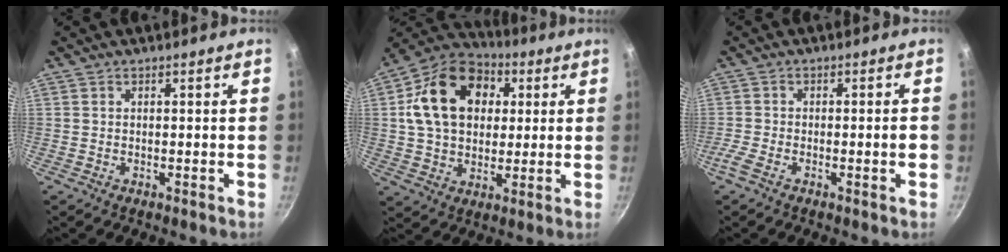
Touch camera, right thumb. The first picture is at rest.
{"total": 19.1, "force": [4.4, 14.1, 12.1], "torque": [-0.180, 0.017, 0.065]}
{"total": 3.8, "force": [-1.6, 0.6, 3.4], "torque": [-0.069, 0.011, -0.035]}